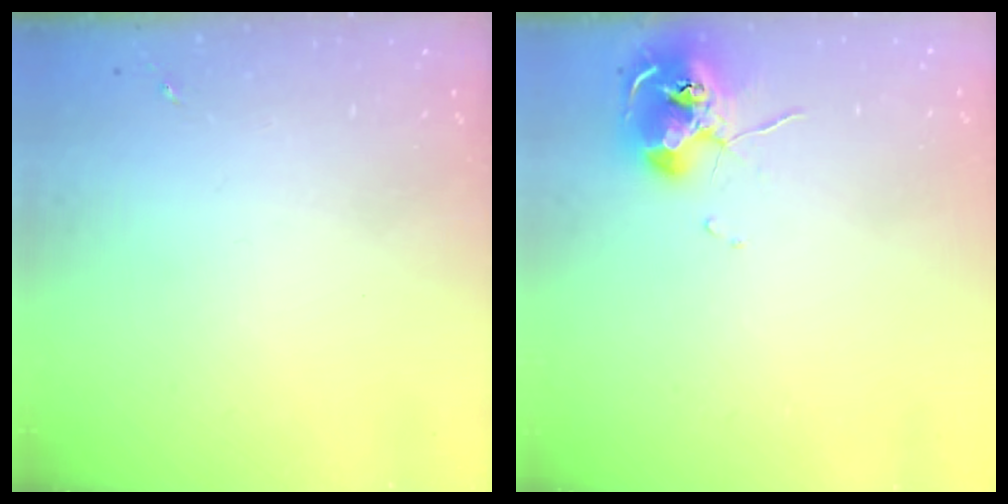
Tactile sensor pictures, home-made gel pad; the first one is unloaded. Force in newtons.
{"total": 10.1, "press": 10.0, "slide": 0.9}